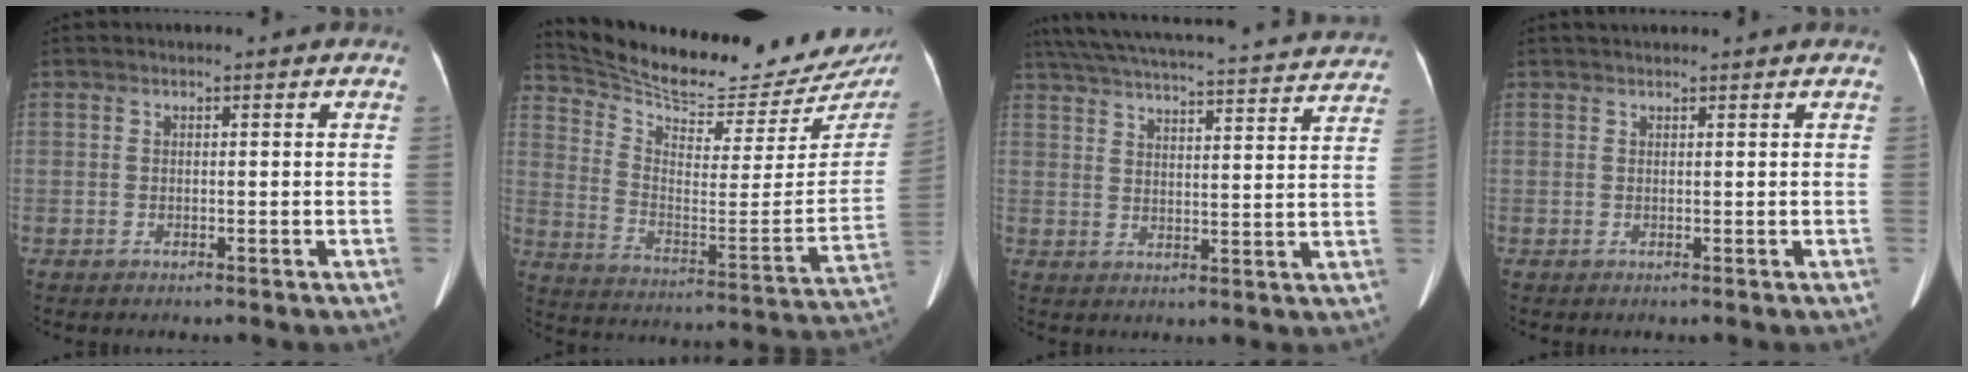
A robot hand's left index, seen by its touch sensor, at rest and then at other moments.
{"total": 25.0, "force": [23.3, 4.4, 8.1], "torque": [-0.143, -0.082, 0.322]}
{"total": 30.4, "force": [28.0, 3.8, 11.2], "torque": [-0.203, -0.018, 0.354]}
{"total": 1.9, "force": [1.8, 0.4, 0.6], "torque": [-0.009, 0.029, 0.029]}